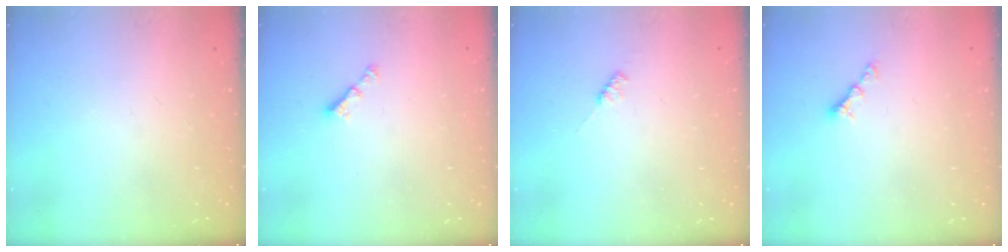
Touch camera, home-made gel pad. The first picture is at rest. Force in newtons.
{"total": 3.0, "press": 2.9, "slide": 0.5}
{"total": 2.2, "press": 2.2, "slide": 0.4}
{"total": 4.0, "press": 3.9, "slide": 0.6}